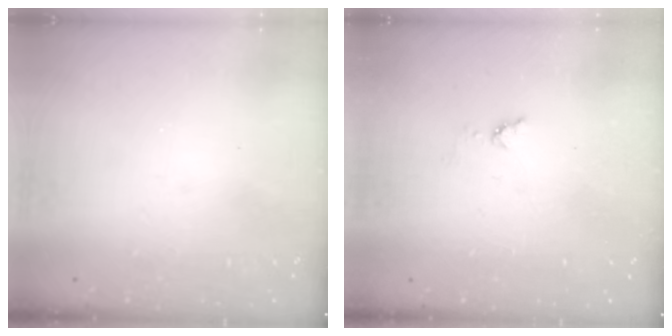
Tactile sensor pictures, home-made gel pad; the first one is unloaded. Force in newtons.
{"total": 4.4, "press": 4.3, "slide": 0.6}